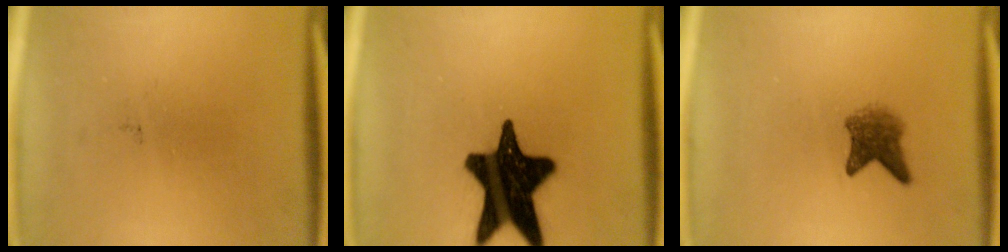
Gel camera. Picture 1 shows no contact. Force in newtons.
{"total": 19.6}
{"total": 3.6}